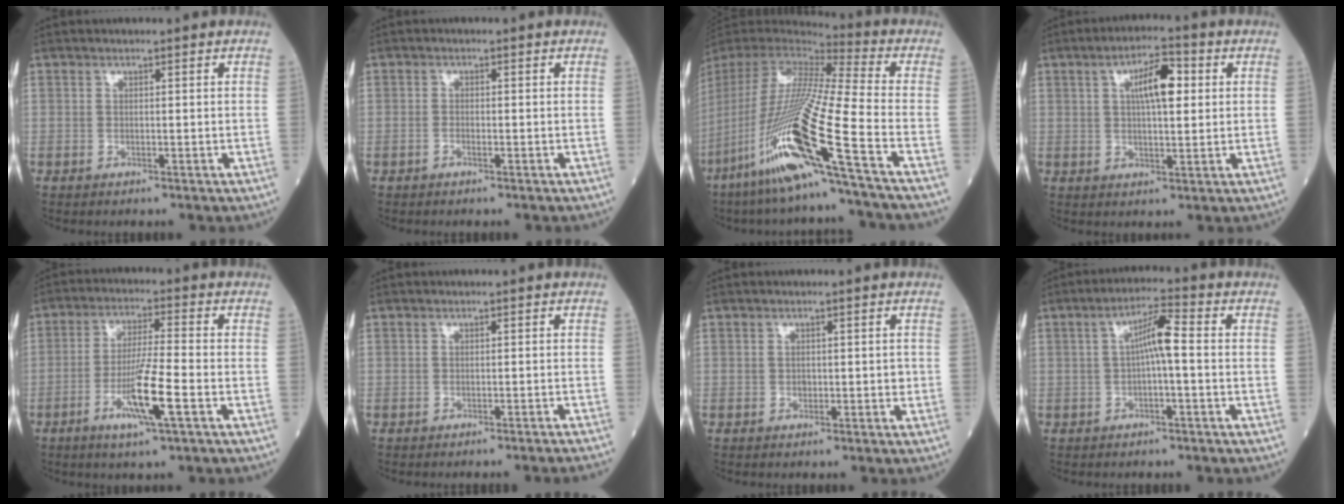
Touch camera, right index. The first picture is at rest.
{"total": 0.9, "force": [-0.5, 0.3, 0.7], "torque": [-0.013, 0.001, -0.010]}
{"total": 23.9, "force": [-11.5, -1.1, 20.9], "torque": [-0.436, -0.057, -0.227]}
{"total": 7.1, "force": [1.9, 2.0, 6.5], "torque": [-0.109, 0.014, 0.031]}
{"total": 9.0, "force": [-3.6, -0.2, 8.2], "torque": [-0.157, -0.012, -0.068]}
{"total": 4.5, "force": [-4.1, -1.0, 1.3], "torque": [-0.010, -0.008, -0.047]}
{"total": 1.3, "force": [-0.2, 0.9, 0.9], "torque": [-0.013, 0.003, -0.002]}
{"total": 4.8, "force": [-0.2, 0.4, 4.8], "torque": [-0.079, 0.016, -0.004]}